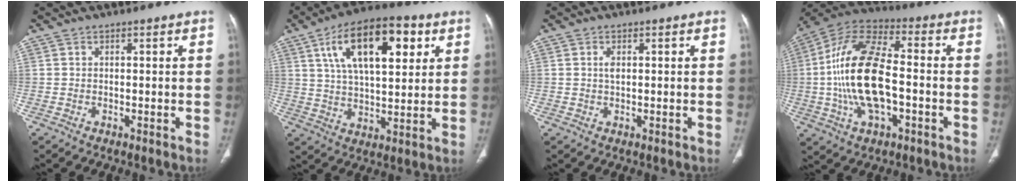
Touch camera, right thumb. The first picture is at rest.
{"total": 18.9, "force": [7.5, 8.6, 15.1], "torque": [-0.222, -0.008, 0.122]}
{"total": 1.6, "force": [0.4, 0.8, 1.3], "torque": [-0.025, 0.000, 0.008]}
{"total": 19.6, "force": [-2.2, 9.3, 17.1], "torque": [-0.338, 0.031, -0.041]}